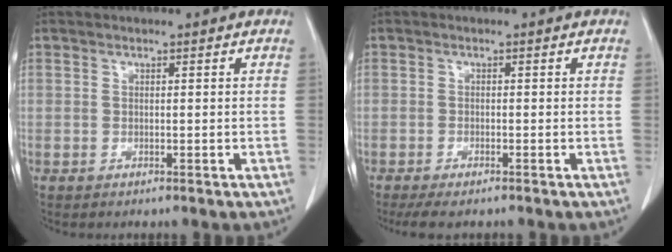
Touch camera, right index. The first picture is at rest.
{"total": 3.9, "force": [-3.2, 0.8, 2.1], "torque": [-0.033, -0.010, -0.049]}